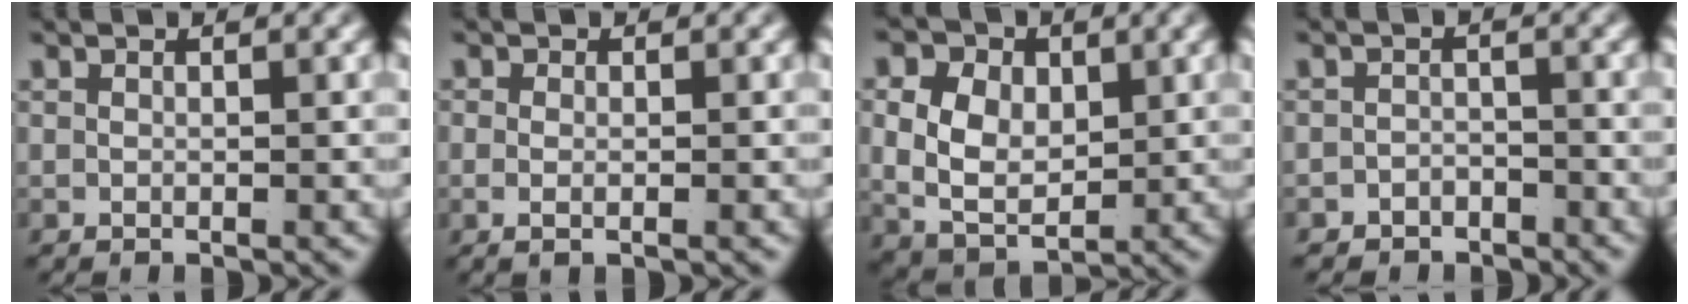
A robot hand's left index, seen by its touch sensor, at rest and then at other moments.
{"total": 1.1, "force": [-0.4, 0.0, 1.0], "torque": [-0.026, -0.011, -0.002]}
{"total": 9.5, "force": [0.3, 7.9, 5.3], "torque": [-0.115, -0.029, 0.009]}
{"total": 2.8, "force": [-2.6, 1.1, -0.4], "torque": [0.016, -0.013, -0.042]}